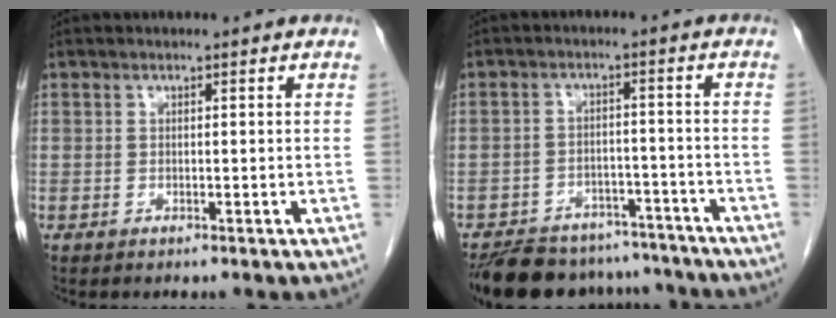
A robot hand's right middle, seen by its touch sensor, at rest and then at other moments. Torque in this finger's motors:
{"motor_torque": [1.12, -1.02, 0.19, 0.07]}